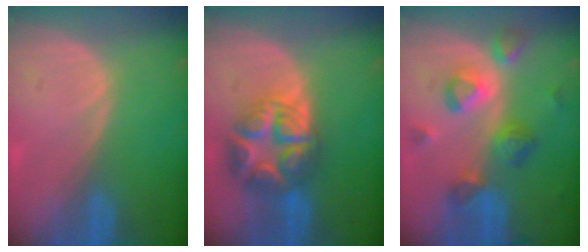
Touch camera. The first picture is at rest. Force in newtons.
{"total": 8.7, "press": 8.7, "slide": 0.5}
{"total": 8.4, "press": 7.8, "slide": 3.1}